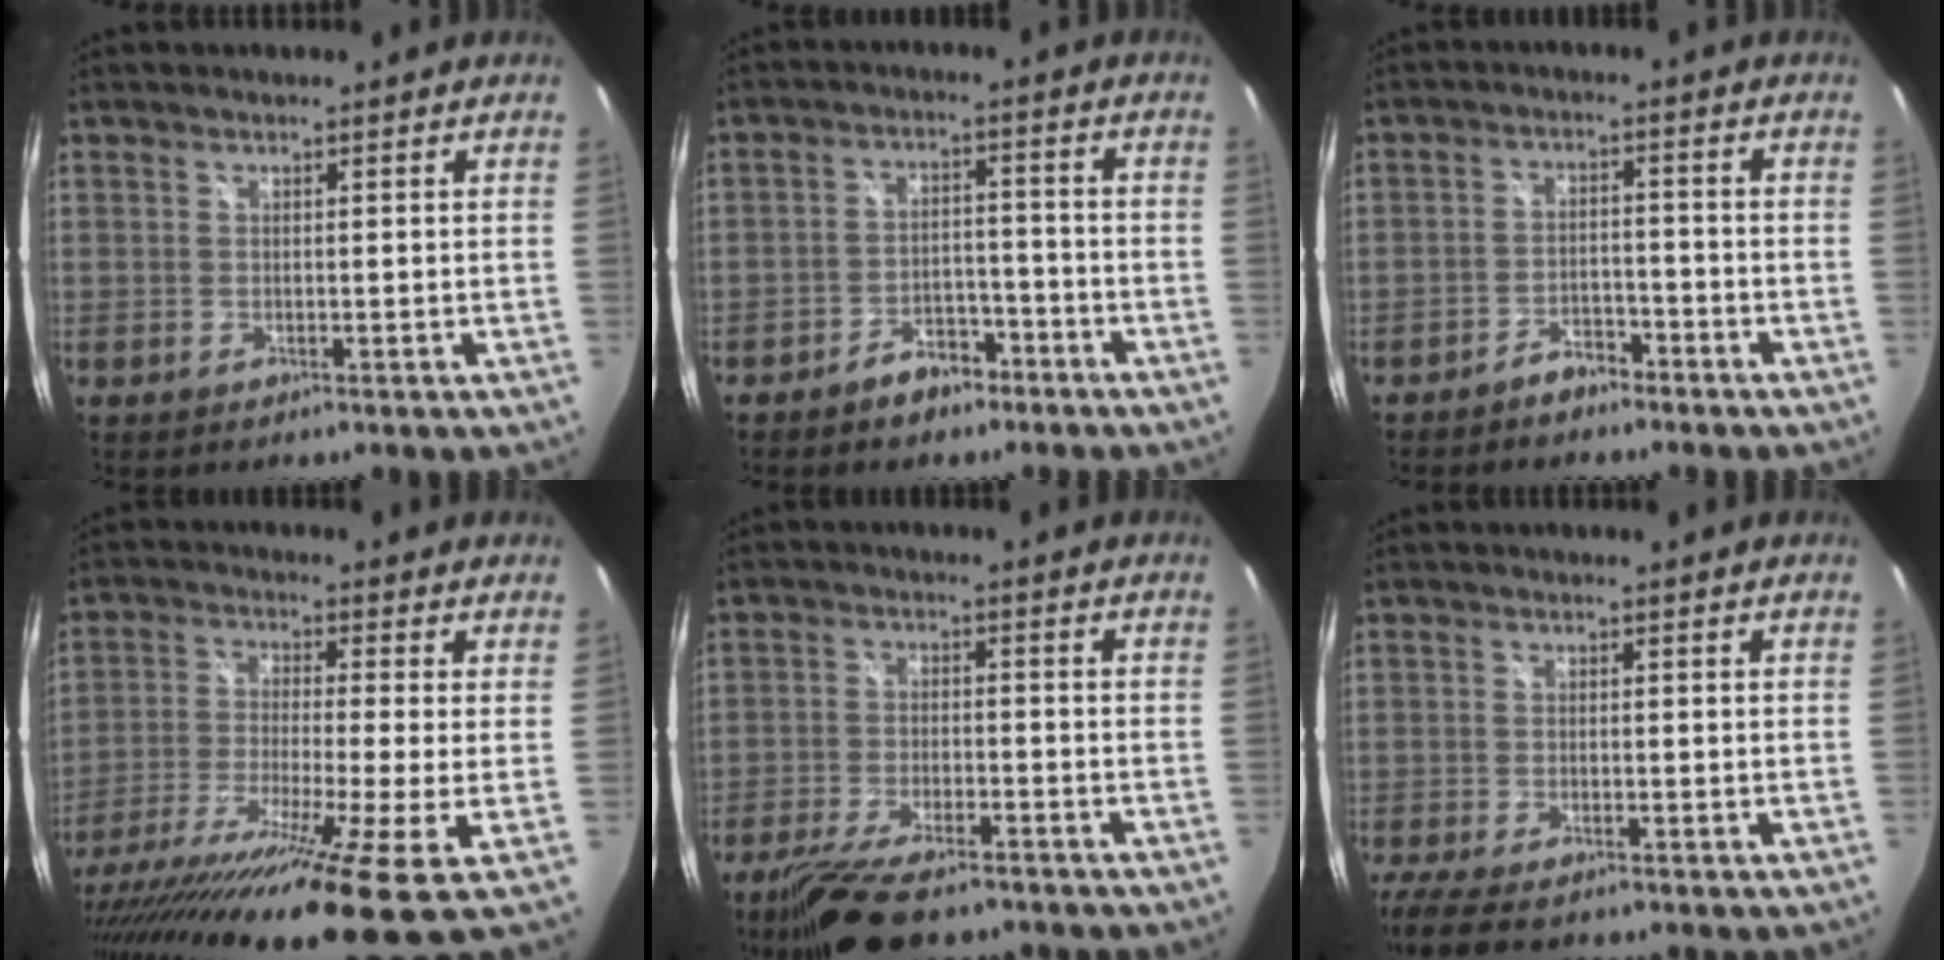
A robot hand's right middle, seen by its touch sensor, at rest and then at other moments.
{"total": 5.9, "force": [-4.4, 3.2, 2.4], "torque": [-0.055, 0.017, -0.058]}
{"total": 4.0, "force": [-3.5, 1.6, 1.4], "torque": [-0.043, 0.012, -0.054]}
{"total": 20.4, "force": [-13.3, -0.1, 15.4], "torque": [-0.285, -0.087, -0.228]}
{"total": 12.6, "force": [-9.7, 3.8, 7.1], "torque": [-0.156, -0.032, -0.169]}
{"total": 6.7, "force": [-5.1, 1.6, 4.1], "torque": [-0.100, -0.034, -0.097]}